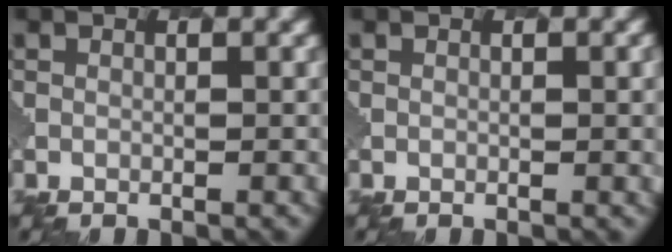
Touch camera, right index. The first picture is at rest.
{"total": 1.8, "force": [0.2, 0.6, 1.6], "torque": [-0.009, 0.003, 0.001]}